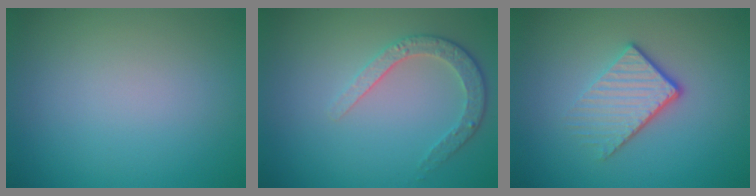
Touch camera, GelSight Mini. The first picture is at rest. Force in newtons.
{"total": 2.6, "press": 2.5, "slide": 1.0}
{"total": 3.9, "press": 2.7, "slide": 2.9}